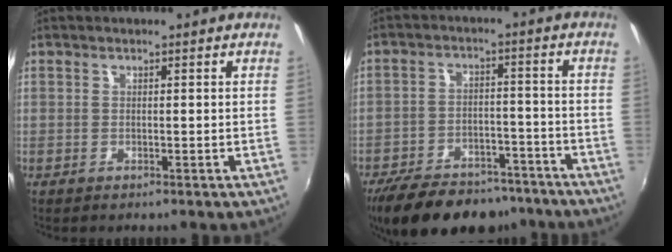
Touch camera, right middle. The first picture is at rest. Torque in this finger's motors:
{"motor_torque": [1.14, -1.00, 0.31, 0.09]}